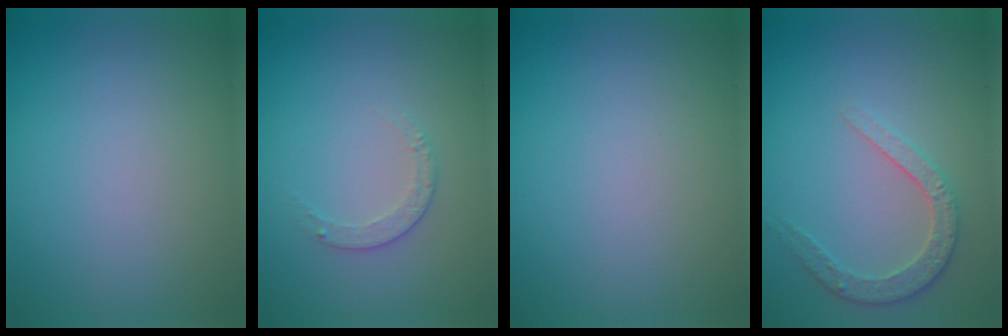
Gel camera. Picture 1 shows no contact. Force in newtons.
{"total": 1.2, "press": 0.9, "slide": 0.9}
{"total": 0.0}
{"total": 2.9, "press": 2.8, "slide": 0.7}